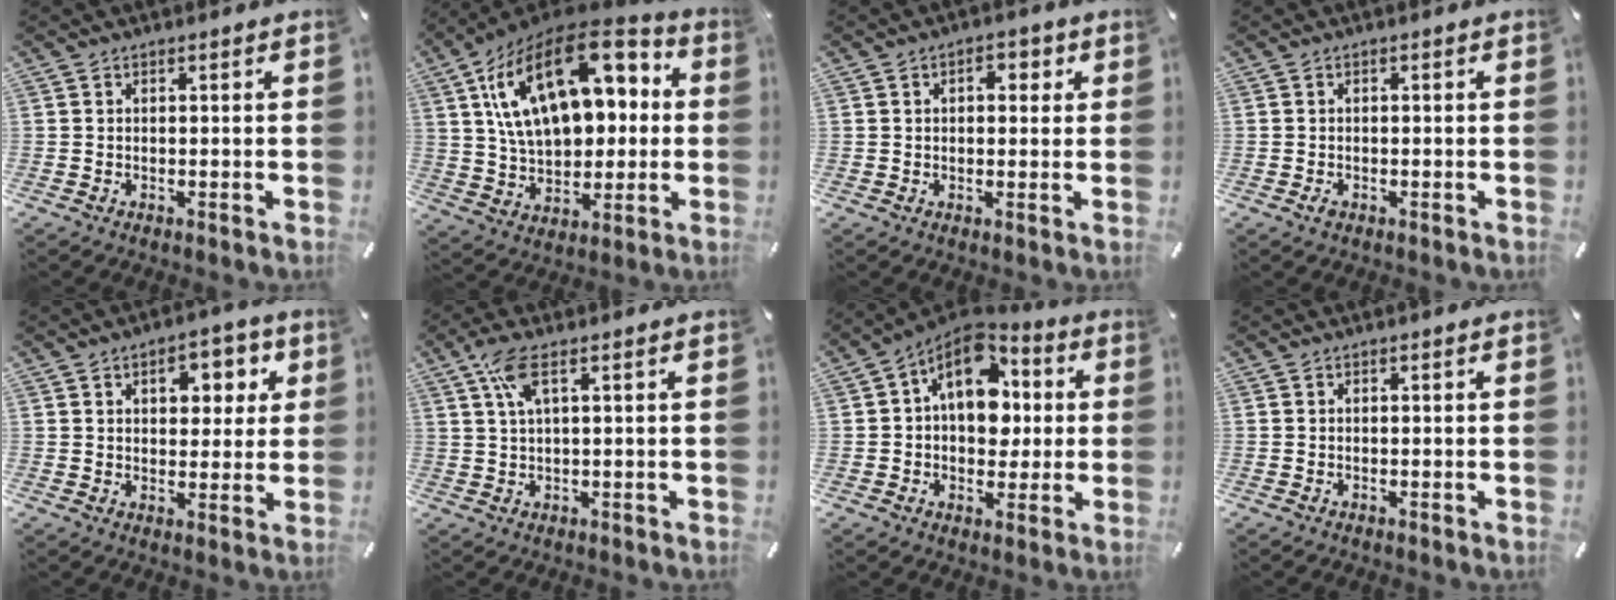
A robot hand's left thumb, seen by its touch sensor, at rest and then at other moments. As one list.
[{"total": 24.8, "force": [8.4, 15.6, 17.3], "torque": [-0.306, -0.039, 0.144]}, {"total": 4.2, "force": [1.0, 2.6, 3.2], "torque": [-0.034, -0.001, 0.006]}, {"total": 1.2, "force": [-0.5, 0.7, 0.8], "torque": [-0.023, -0.001, -0.014]}, {"total": 7.8, "force": [3.1, 5.3, 4.8], "torque": [-0.046, -0.008, 0.042]}, {"total": 6.1, "force": [2.4, 1.6, 5.5], "torque": [-0.112, 0.002, 0.041]}, {"total": 14.6, "force": [4.0, 10.2, 9.6], "torque": [-0.158, -0.027, 0.070]}, {"total": 0.0}]